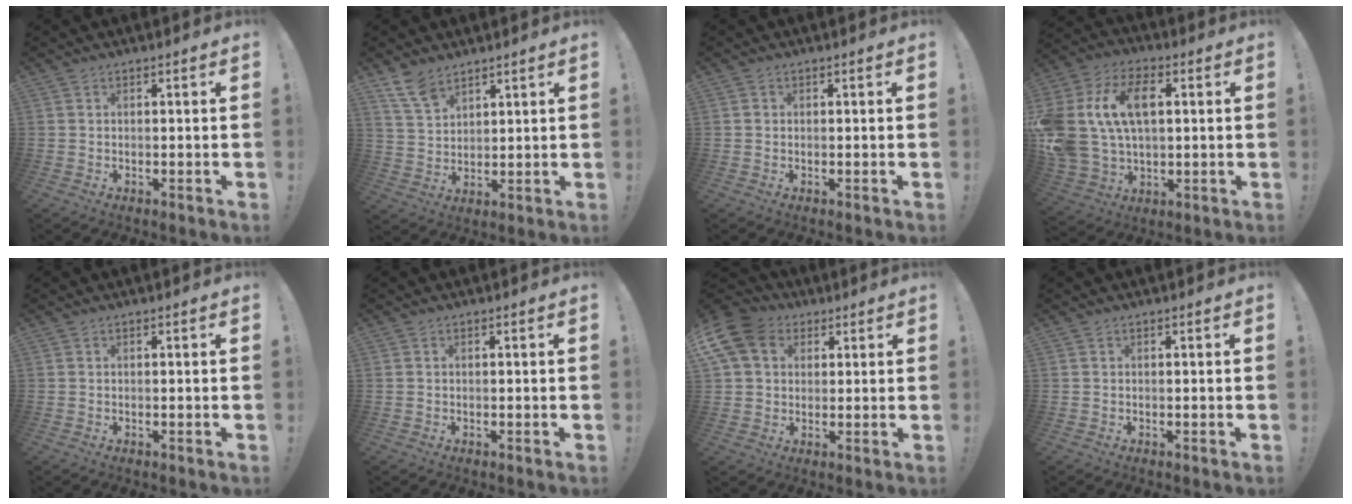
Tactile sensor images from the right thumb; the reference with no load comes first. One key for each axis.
{"total": 8.1, "fx": 6.3, "fy": 4.1, "fz": 3.1, "tx": -0.059, "ty": -0.037, "tz": 0.122}
{"total": 0.6, "fx": 0.2, "fy": 0.6, "fz": 0.1, "tx": 0.003, "ty": 0.001, "tz": 0.002}
{"total": 18.8, "fx": 4.4, "fy": 12.8, "fz": 13.0, "tx": -0.251, "ty": -0.002, "tz": 0.079}
{"total": 0.0}
{"total": 0.0}
{"total": 12.8, "fx": 4.3, "fy": 10.1, "fz": 6.5, "tx": -0.131, "ty": -0.011, "tz": 0.087}
{"total": 0.0}